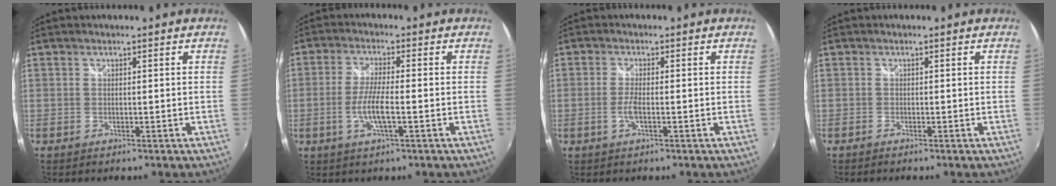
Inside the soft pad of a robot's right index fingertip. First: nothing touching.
{"total": 6.0, "force": [-1.7, 0.8, 5.7], "torque": [-0.118, -0.006, -0.034]}
{"total": 2.7, "force": [-0.9, 0.3, 2.5], "torque": [-0.055, -0.003, -0.018]}
{"total": 0.6, "force": [-0.6, 0.1, 0.2], "torque": [-0.005, -0.003, -0.013]}